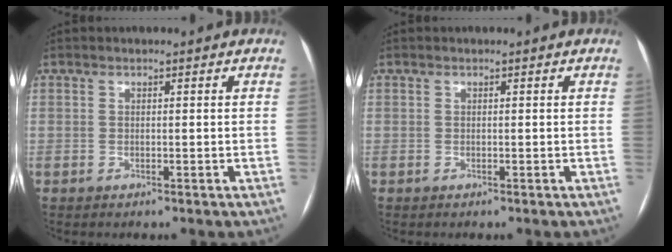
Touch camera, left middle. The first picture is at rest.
{"total": 0.0}